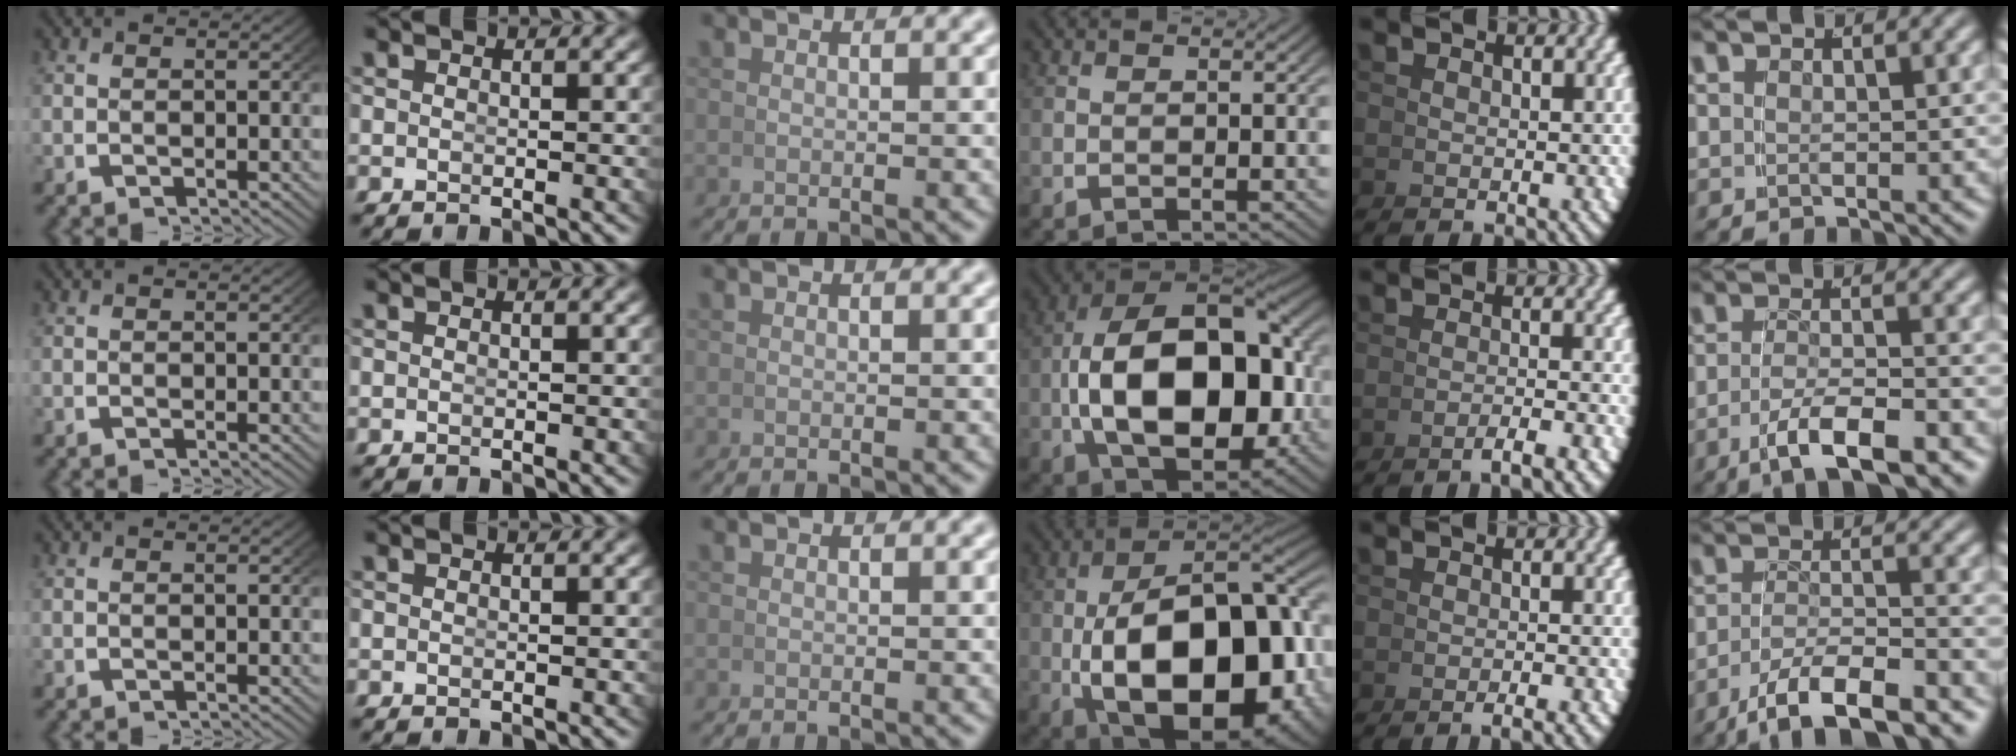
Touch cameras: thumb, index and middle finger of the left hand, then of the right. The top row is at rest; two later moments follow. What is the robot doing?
{"motion": "grasp_and_lifting", "object": "photo album"}